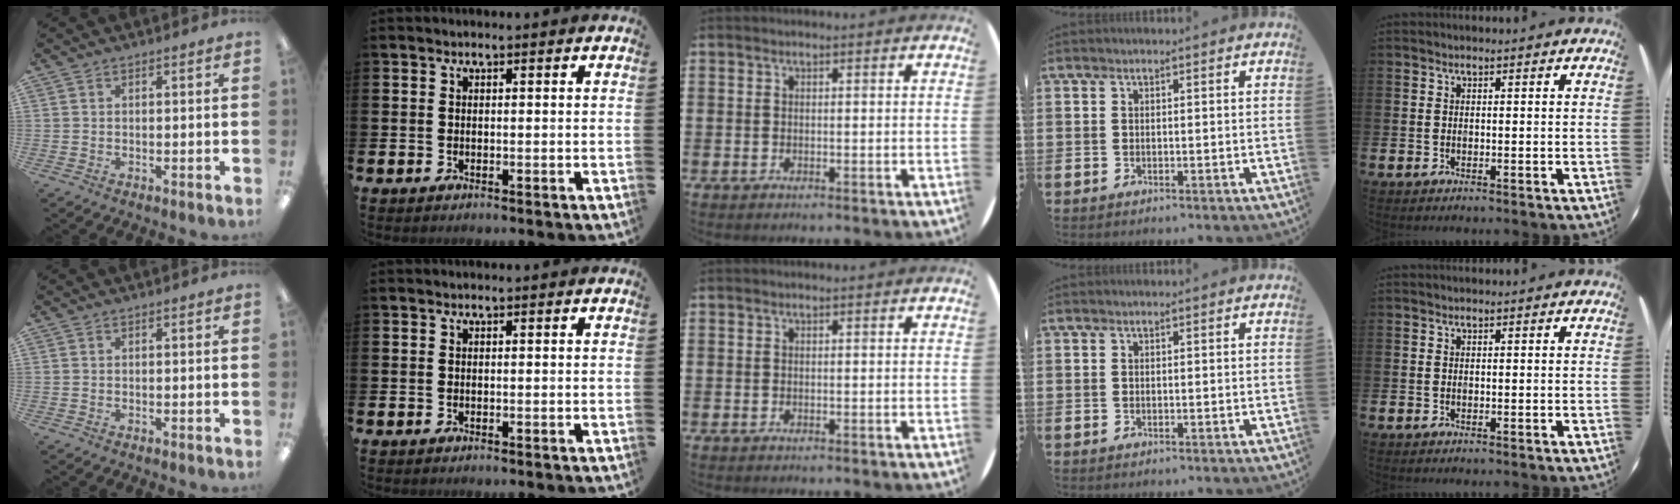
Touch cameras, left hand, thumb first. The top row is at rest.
{}